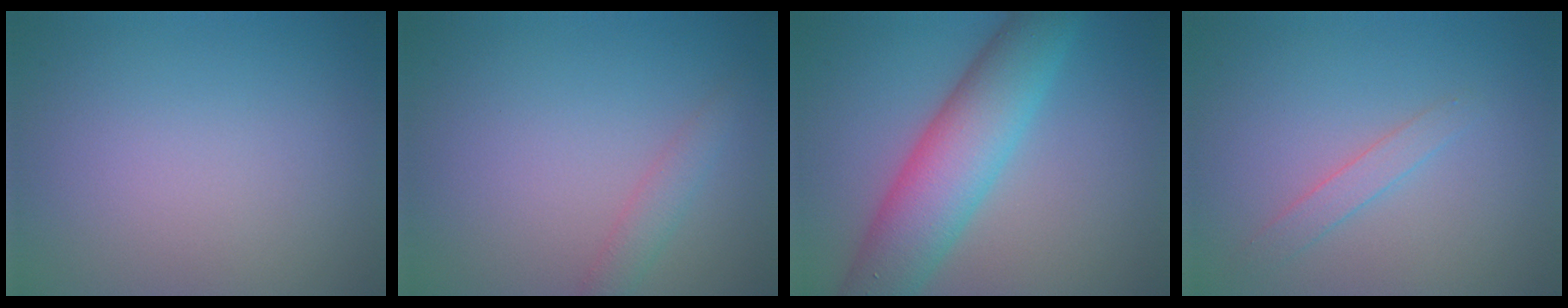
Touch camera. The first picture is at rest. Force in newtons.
{"total": 1.7, "press": 1.7, "slide": 0.0}
{"total": 8.1, "press": 8.1, "slide": 0.2}
{"total": 1.4, "press": 1.4, "slide": 0.0}